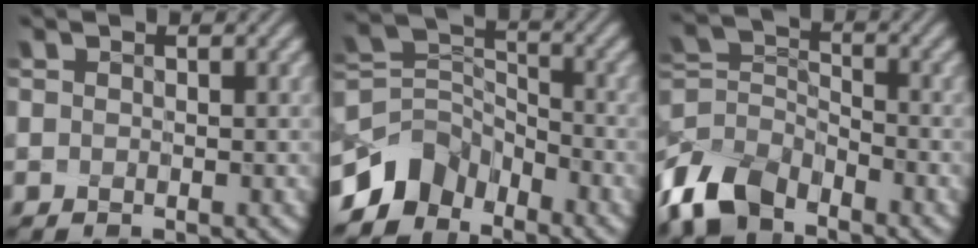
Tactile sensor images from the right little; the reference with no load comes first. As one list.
[{"total": 5.5, "force": [-4.2, 3.3, 1.2], "torque": [-0.008, 0.004, -0.086]}, {"total": 6.4, "force": [-4.9, 3.1, 2.7], "torque": [-0.060, -0.005, -0.106]}]